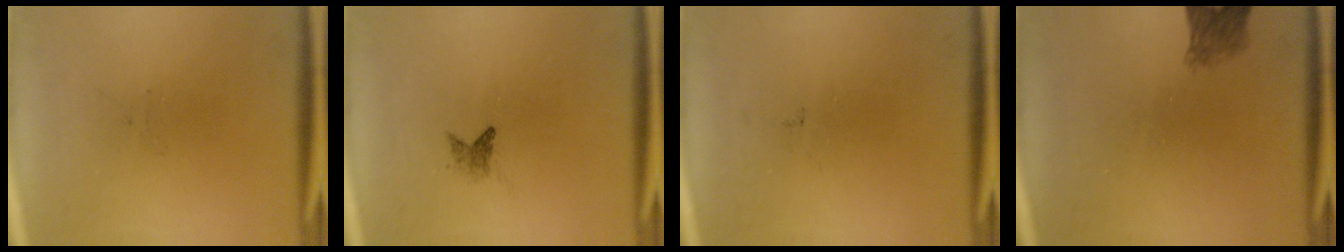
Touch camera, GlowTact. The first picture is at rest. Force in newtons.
{"total": 1.2}
{"total": 0.0}
{"total": 2.9}